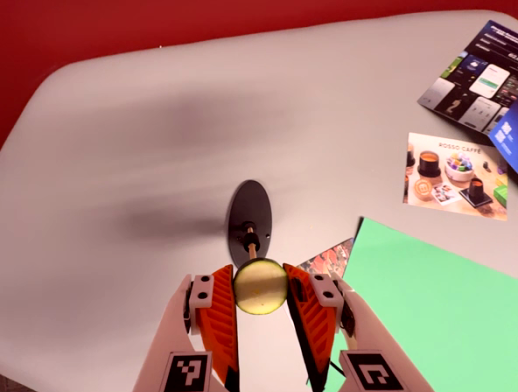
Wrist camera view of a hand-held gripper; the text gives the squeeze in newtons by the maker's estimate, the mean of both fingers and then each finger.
{"total": 7.6, "left": 7.4, "right": 7.7}